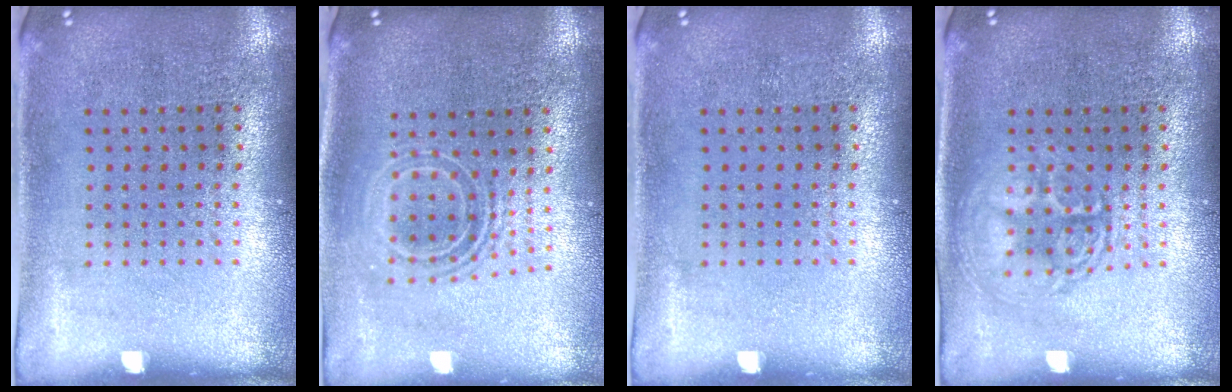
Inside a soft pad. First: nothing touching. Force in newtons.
{"total": 1.7, "press": 1.2, "slide": 1.1}
{"total": 0.0}
{"total": 2.7, "press": 2.7, "slide": 0.3}